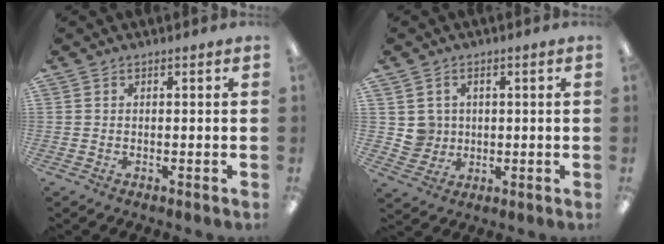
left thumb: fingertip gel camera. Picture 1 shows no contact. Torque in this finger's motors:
{"motor_torque": [-0.08, 0.10, 0.23, -0.25, 0.00]}